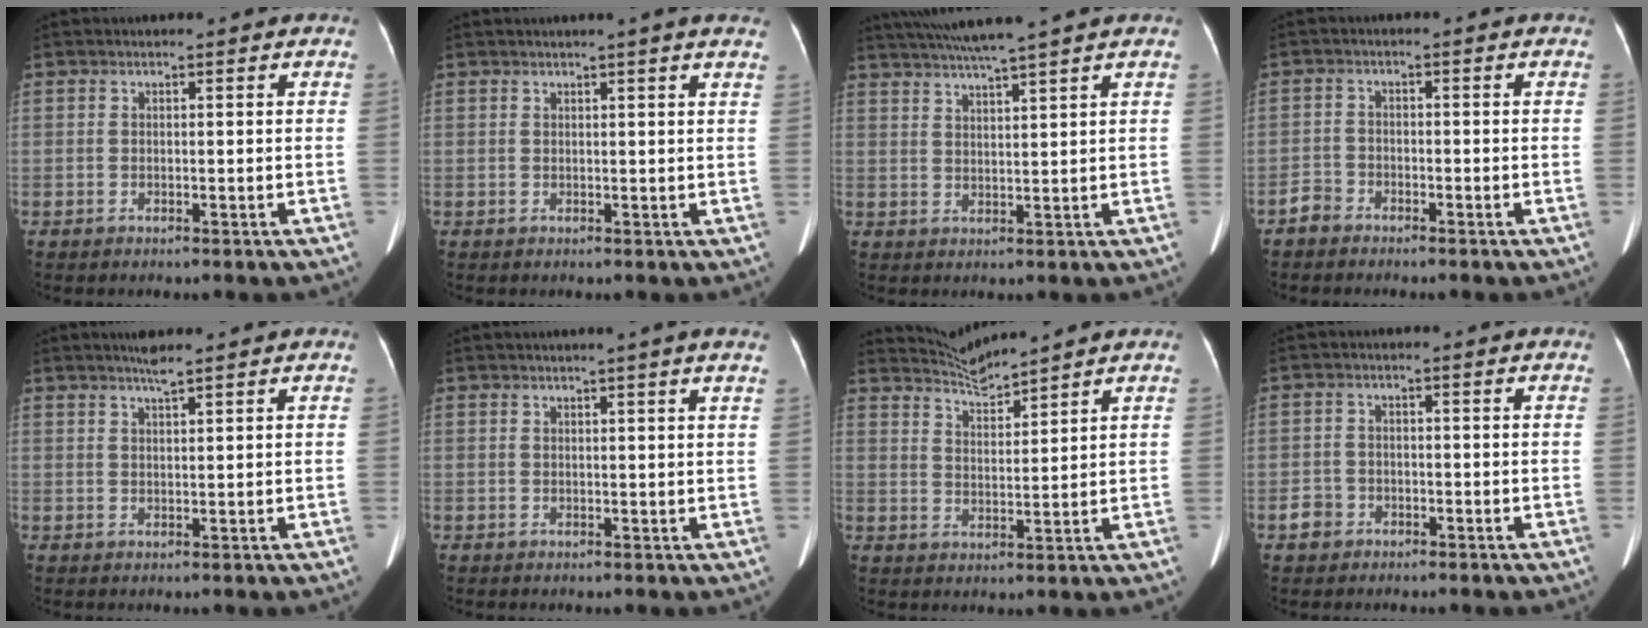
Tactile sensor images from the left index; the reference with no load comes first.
{"total": 4.1, "force": [3.3, -0.7, 2.3], "torque": [-0.025, 0.007, 0.030]}
{"total": 8.4, "force": [7.2, -1.9, 4.0], "torque": [-0.068, 0.013, 0.115]}
{"total": 2.3, "force": [-1.9, 1.2, 0.1], "torque": [-0.009, 0.002, -0.038]}
{"total": 2.3, "force": [1.9, -0.3, 1.4], "torque": [-0.029, 0.005, 0.036]}
{"total": 3.2, "force": [2.4, -0.9, 1.9], "torque": [-0.020, 0.003, 0.027]}
{"total": 4.8, "force": [4.7, -1.1, -0.1], "torque": [-0.008, -0.004, 0.095]}
{"total": 2.7, "force": [-1.5, 2.2, 0.4], "torque": [-0.013, 0.006, -0.029]}